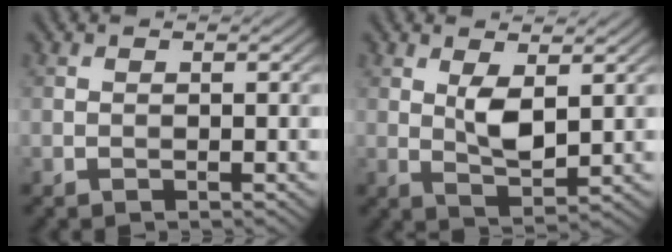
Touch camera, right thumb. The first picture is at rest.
{"total": 4.2, "force": [1.3, 1.7, 3.6], "torque": [-0.079, -0.007, 0.029]}